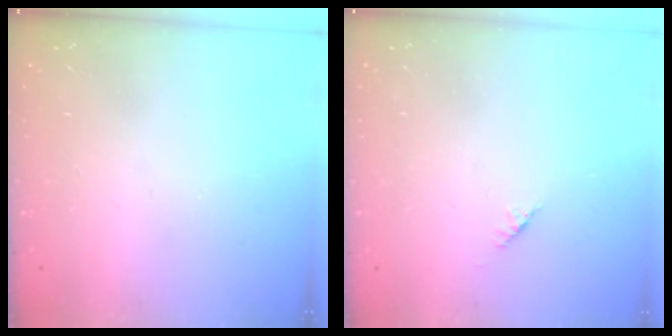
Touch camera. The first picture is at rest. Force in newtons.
{"total": 1.4, "press": 1.3, "slide": 0.5}